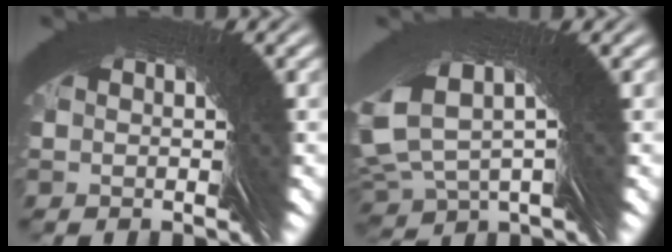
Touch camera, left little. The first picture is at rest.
{"total": 4.8, "force": [3.0, 2.5, 2.8], "torque": [-0.071, 0.023, 0.033]}